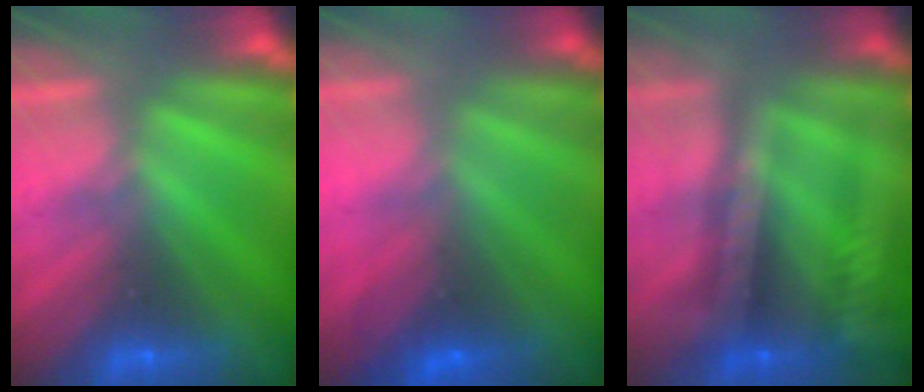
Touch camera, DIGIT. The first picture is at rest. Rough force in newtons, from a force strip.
{"total": 2.8}
{"total": 2.4}